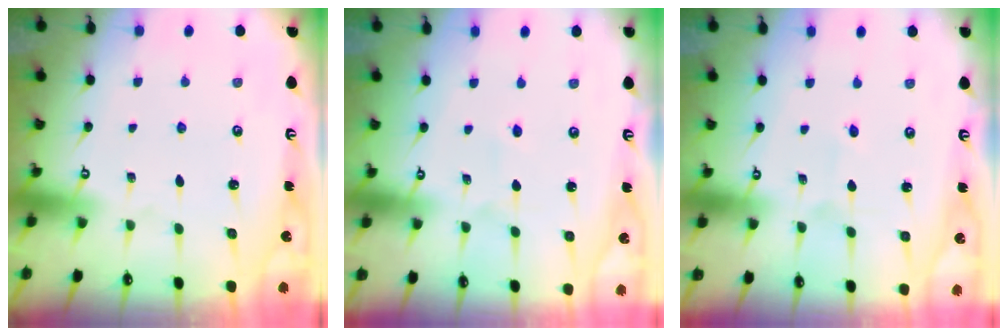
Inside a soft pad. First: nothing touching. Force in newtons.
{"total": 2.5, "press": 2.5, "slide": 0.3}
{"total": 0.5, "press": 0.5, "slide": 0.0}